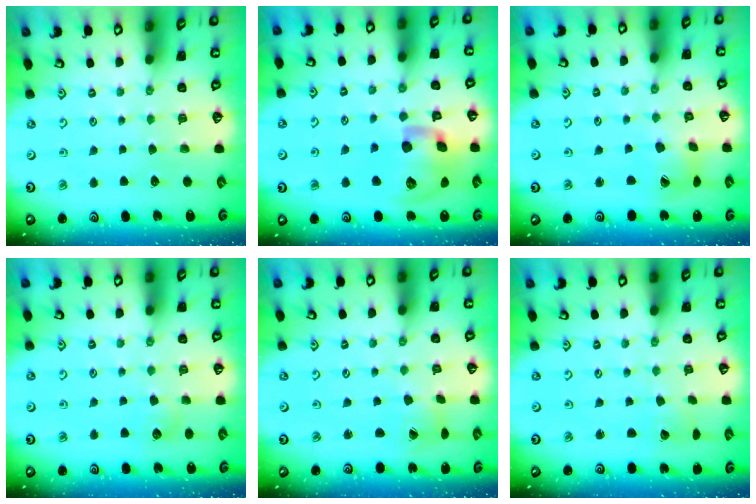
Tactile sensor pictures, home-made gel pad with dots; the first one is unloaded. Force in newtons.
{"total": 18.2, "press": 18.0, "slide": 2.8}
{"total": 7.5, "press": 7.5, "slide": 0.9}
{"total": 4.7, "press": 4.7, "slide": 0.6}
{"total": 2.5, "press": 2.5, "slide": 0.4}
{"total": 2.4, "press": 2.4, "slide": 0.2}